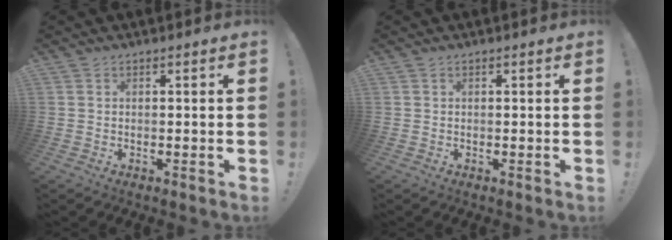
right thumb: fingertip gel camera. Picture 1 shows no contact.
{"total": 0.0}